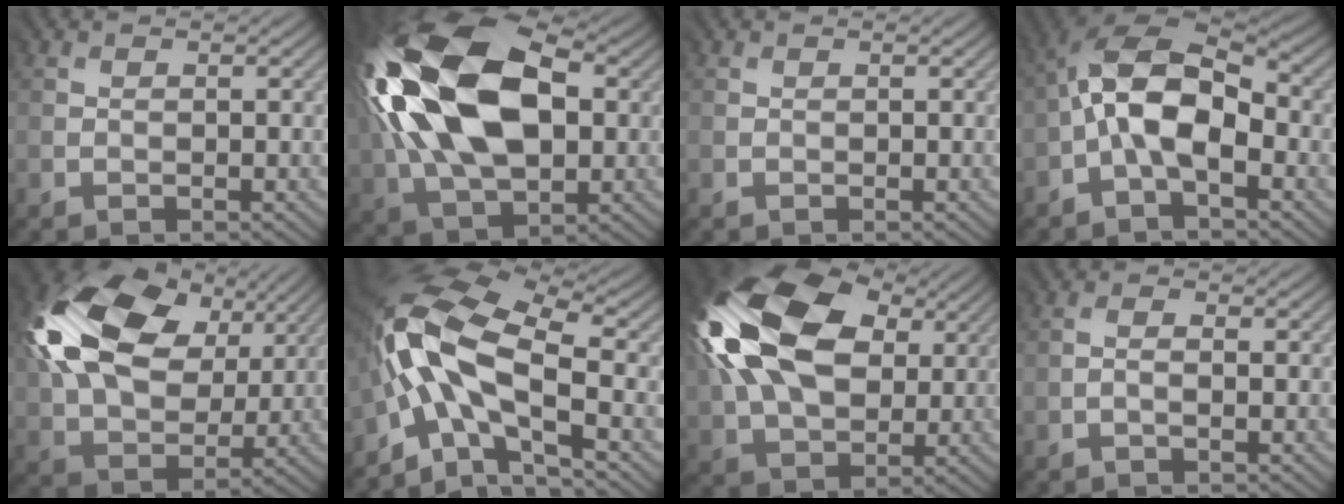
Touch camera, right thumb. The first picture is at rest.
{"total": 19.1, "force": [3.8, 11.8, 14.5], "torque": [-0.330, 0.018, 0.065]}
{"total": 0.0}
{"total": 9.6, "force": [-1.0, 5.0, 8.2], "torque": [-0.153, 0.023, -0.029]}
{"total": 16.6, "force": [5.8, 11.1, 10.8], "torque": [-0.248, 0.019, 0.113]}
{"total": 14.2, "force": [-2.5, 7.0, 12.1], "torque": [-0.246, 0.009, -0.062]}
{"total": 17.9, "force": [5.2, 12.0, 12.2], "torque": [-0.286, 0.016, 0.104]}
{"total": 1.0, "force": [-0.5, 0.1, 0.8], "torque": [-0.021, 0.005, -0.014]}